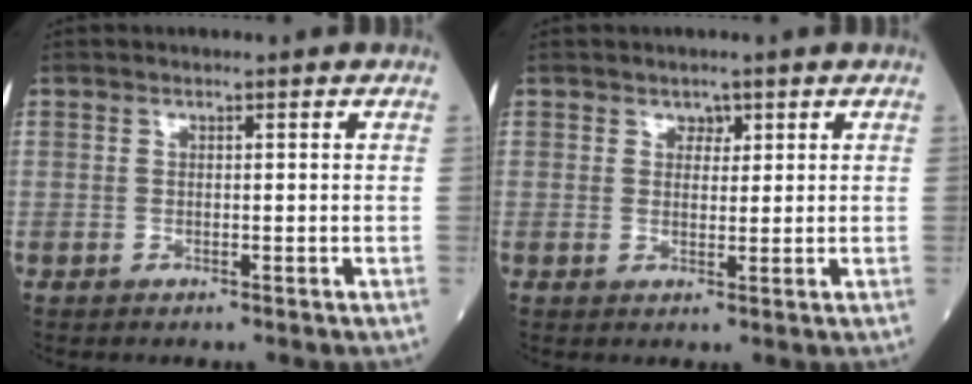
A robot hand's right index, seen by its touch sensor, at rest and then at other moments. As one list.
[{"total": 1.6, "force": [1.1, 1.1, 0.6], "torque": [0.002, -0.003, 0.014]}]